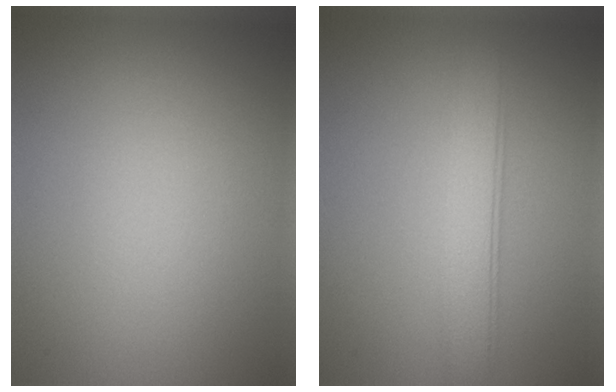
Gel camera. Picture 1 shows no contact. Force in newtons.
{"total": 3.8, "press": 3.8, "slide": 0.2}